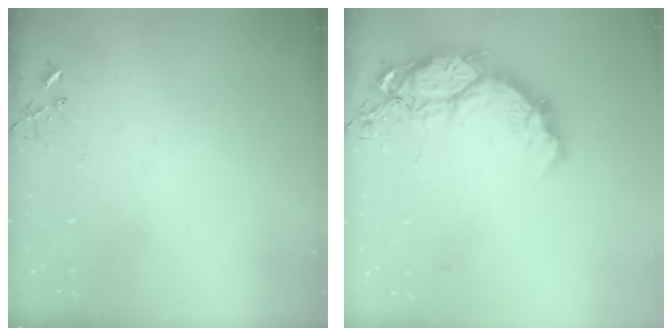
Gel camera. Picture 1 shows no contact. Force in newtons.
{"total": 15.7, "press": 15.6, "slide": 0.9}